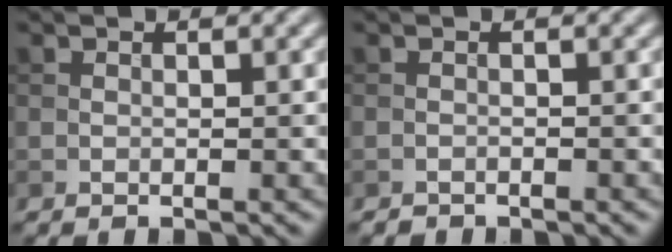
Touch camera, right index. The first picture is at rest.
{"total": 0.7, "force": [-0.7, 0.1, -0.1], "torque": [0.003, -0.002, -0.013]}